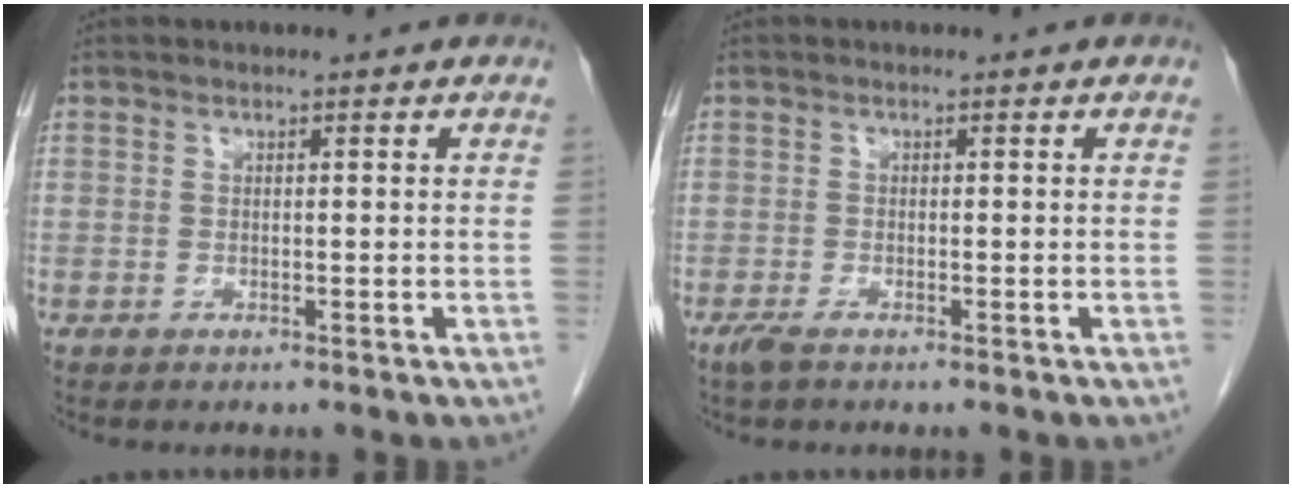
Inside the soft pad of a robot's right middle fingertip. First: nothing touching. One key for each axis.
{"total": 1.6, "fx": -1.1, "fy": 0.3, "fz": 1.1, "tx": -0.026, "ty": -0.005, "tz": -0.021}